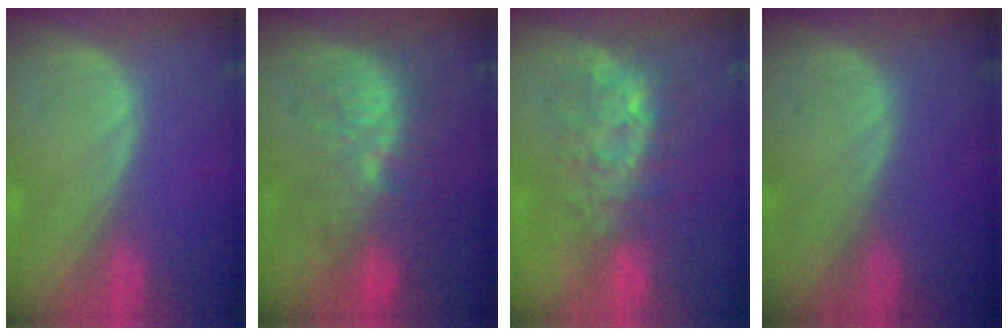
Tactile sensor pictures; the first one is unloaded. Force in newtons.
{"total": 9.7, "press": 9.1, "slide": 3.4}
{"total": 8.1, "press": 7.5, "slide": 3.1}
{"total": 0.0}